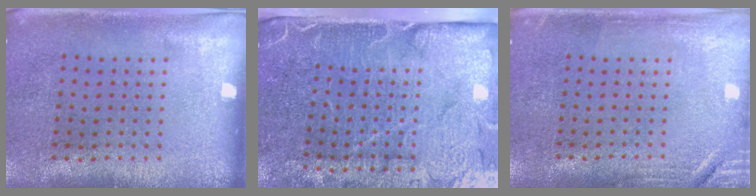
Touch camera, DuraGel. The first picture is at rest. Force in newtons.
{"total": 4.6, "press": 3.9, "slide": 2.5}
{"total": 2.1, "press": 2.0, "slide": 0.4}